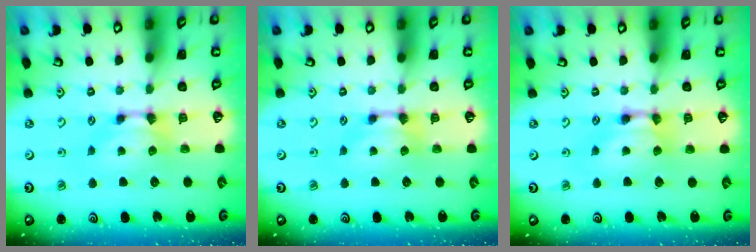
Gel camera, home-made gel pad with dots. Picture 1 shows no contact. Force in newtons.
{"total": 0.0}
{"total": 1.9, "press": 1.9, "slide": 0.1}